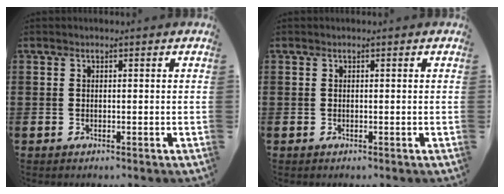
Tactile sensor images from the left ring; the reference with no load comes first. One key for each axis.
{"total": 0.0}